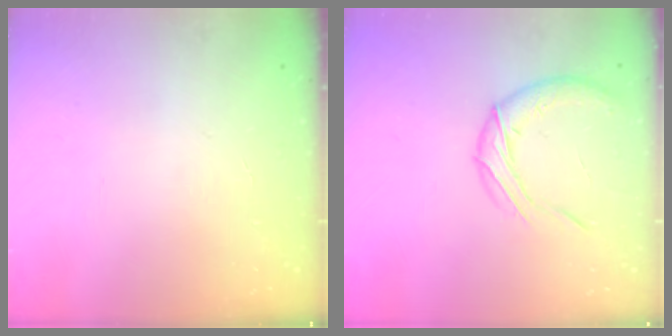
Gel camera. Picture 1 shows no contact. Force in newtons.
{"total": 10.8, "press": 10.8, "slide": 0.4}